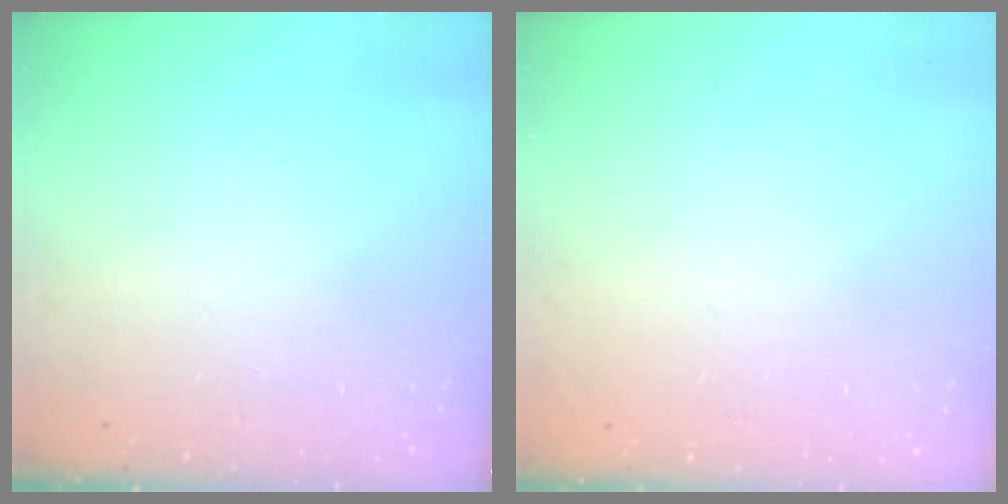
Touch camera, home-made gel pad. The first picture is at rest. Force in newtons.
{"total": 0.0}